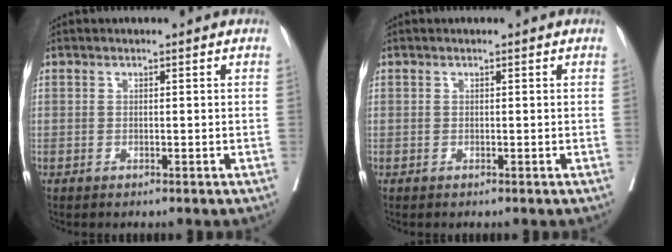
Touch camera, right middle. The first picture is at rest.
{"total": 0.0}